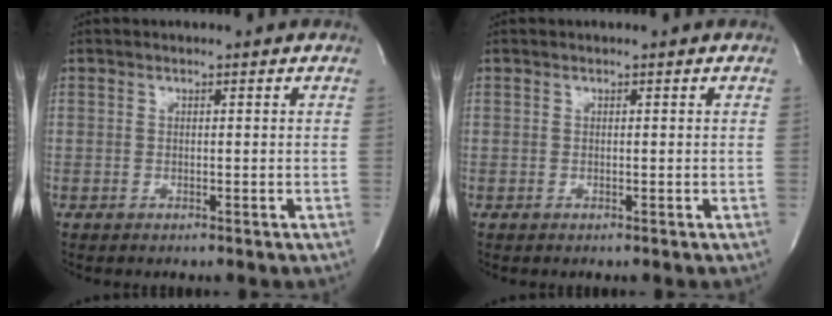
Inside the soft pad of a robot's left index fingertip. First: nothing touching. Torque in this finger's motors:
{"motor_torque": [-0.07, 0.12, -0.03, -0.01]}